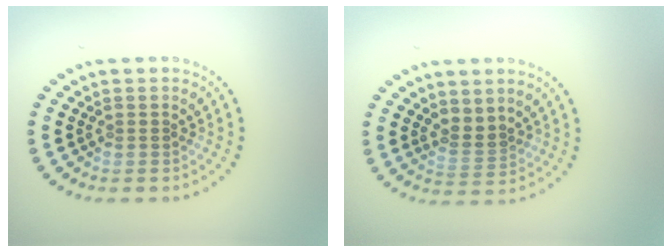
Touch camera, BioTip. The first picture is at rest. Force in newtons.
{"total": 1.9, "press": 1.6, "slide": 1.1}